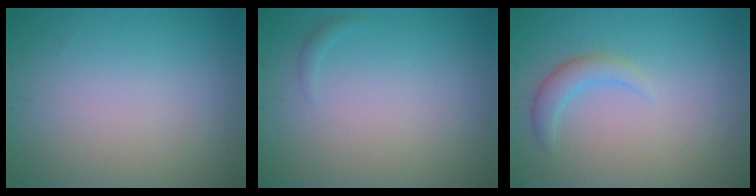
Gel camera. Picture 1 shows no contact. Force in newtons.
{"total": 0.5, "press": 0.5, "slide": 0.1}
{"total": 1.9, "press": 1.9, "slide": 0.1}